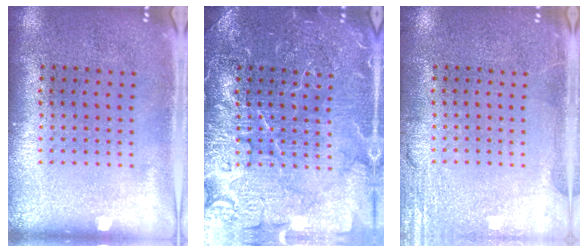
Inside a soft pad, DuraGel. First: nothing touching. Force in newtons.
{"total": 7.1, "press": 7.0, "slide": 1.0}
{"total": 2.7, "press": 2.7, "slide": 0.3}